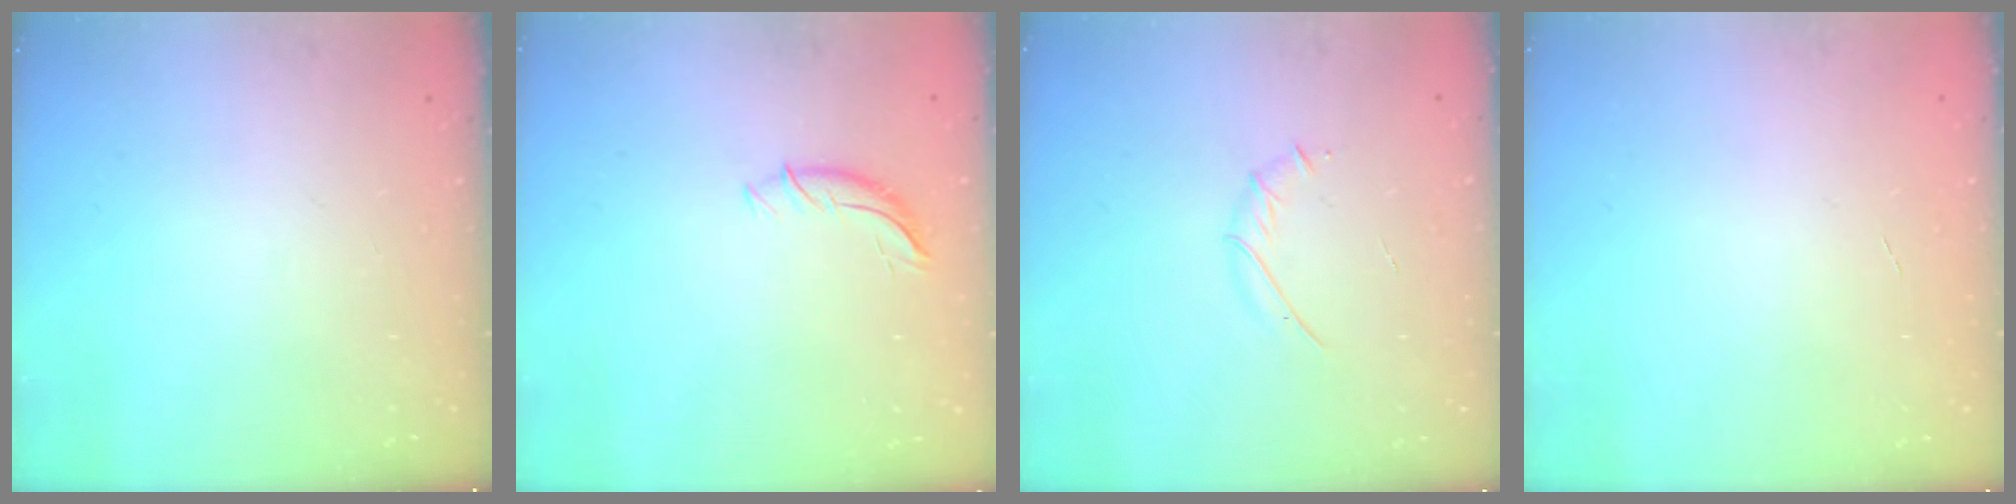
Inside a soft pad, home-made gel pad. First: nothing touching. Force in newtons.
{"total": 6.2, "press": 6.2, "slide": 0.6}
{"total": 3.8, "press": 3.7, "slide": 1.1}
{"total": 0.0}